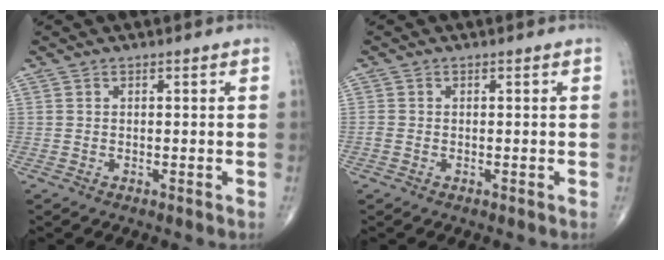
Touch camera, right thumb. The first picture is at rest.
{"total": 0.9, "force": [-0.3, 0.6, 0.6], "torque": [-0.015, -0.001, -0.006]}